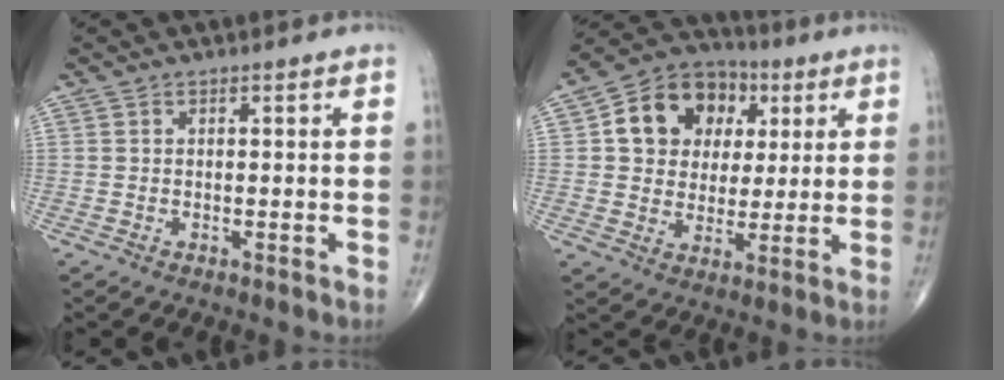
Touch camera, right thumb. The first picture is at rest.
{"total": 14.8, "force": [3.9, 12.1, 7.6], "torque": [-0.090, 0.006, 0.061]}